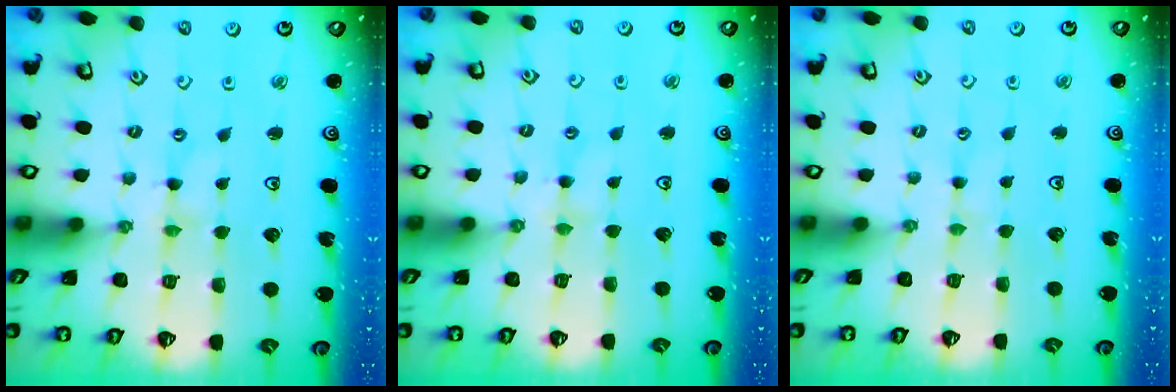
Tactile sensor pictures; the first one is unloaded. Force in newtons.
{"total": 2.8, "press": 2.8, "slide": 0.4}
{"total": 1.7, "press": 1.7, "slide": 0.3}